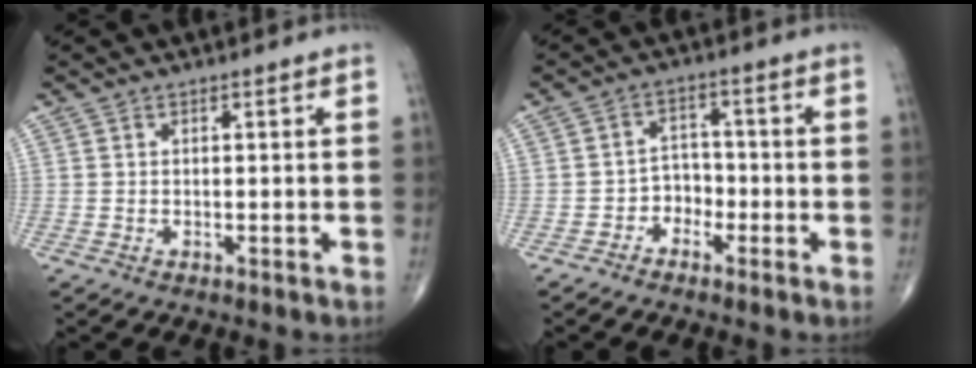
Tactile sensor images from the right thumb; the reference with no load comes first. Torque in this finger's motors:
{"motor_torque": [-0.13, 0.14, -0.11, -0.10, 0.03]}